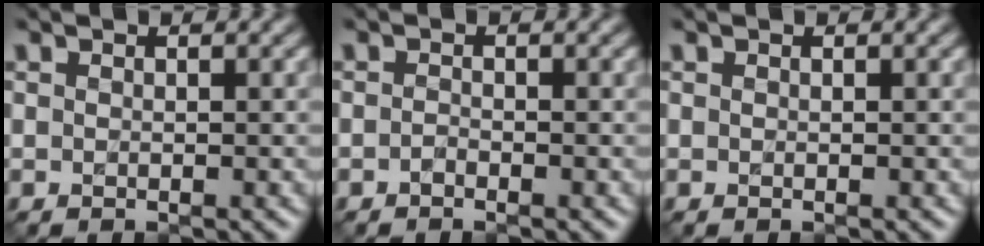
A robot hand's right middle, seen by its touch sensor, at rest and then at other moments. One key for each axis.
{"total": 0.6, "fx": -0.5, "fy": 0.2, "fz": 0.3, "tx": -0.006, "ty": 0.000, "tz": -0.010}
{"total": 0.0}